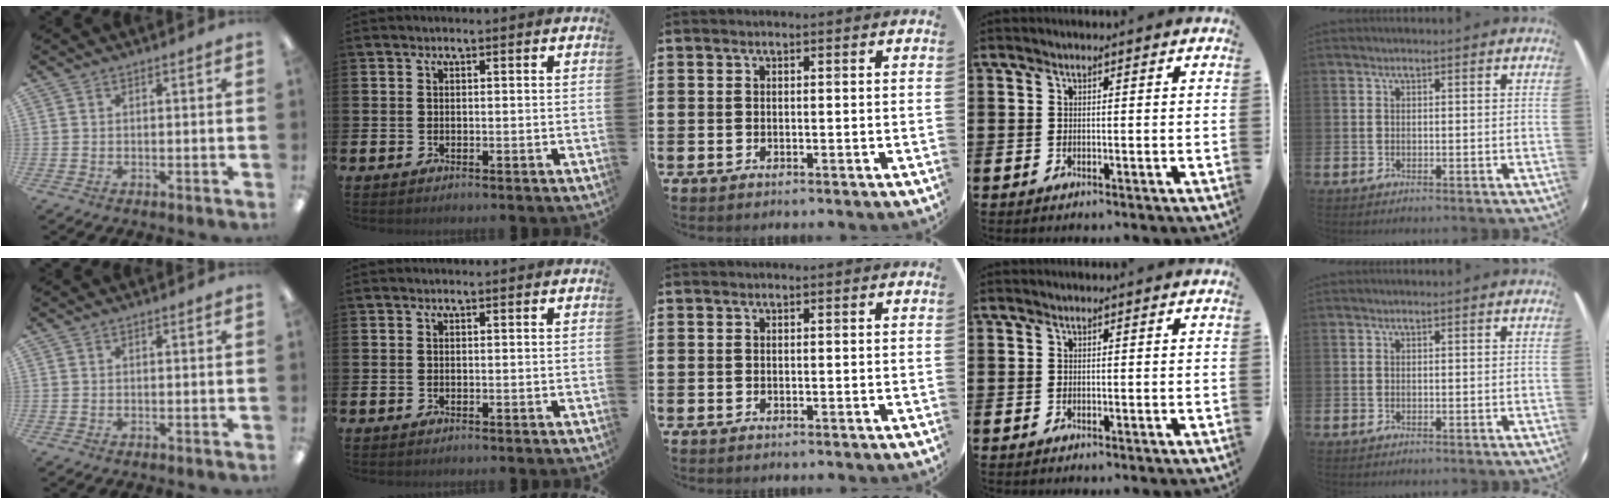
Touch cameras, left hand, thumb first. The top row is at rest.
{}